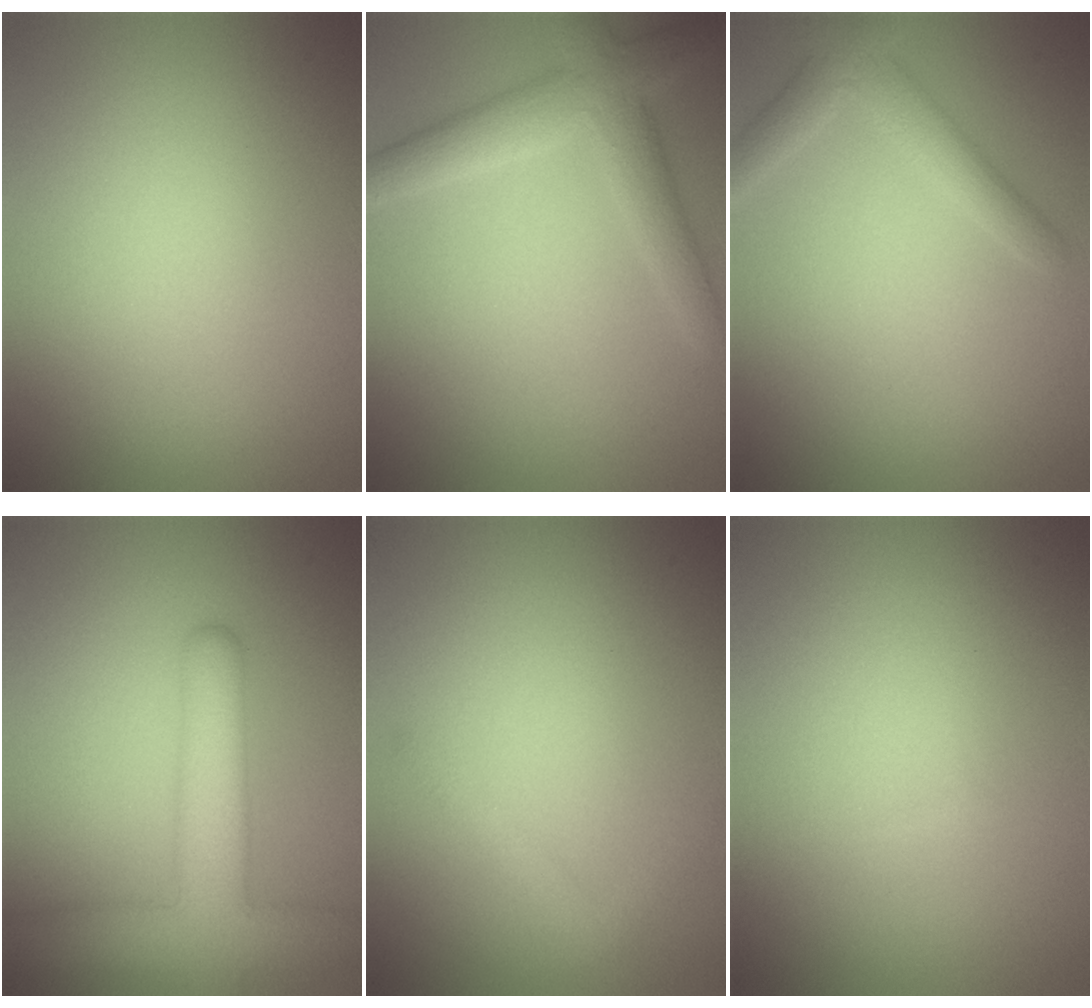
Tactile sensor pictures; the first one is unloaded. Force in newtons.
{"total": 4.4, "press": 4.4, "slide": 0.2}
{"total": 2.8, "press": 2.8, "slide": 0.0}
{"total": 7.4, "press": 7.4, "slide": 0.4}
{"total": 1.5, "press": 1.5, "slide": 0.1}
{"total": 0.0}